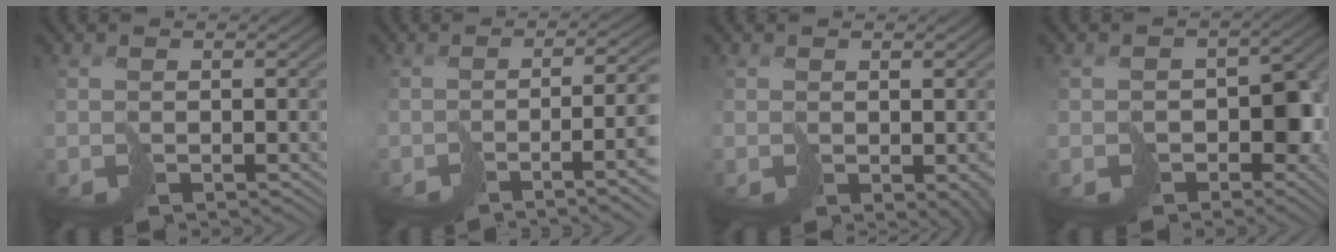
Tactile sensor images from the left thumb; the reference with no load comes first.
{"total": 9.0, "force": [-2.1, 2.6, 8.3], "torque": [-0.108, -0.008, -0.038]}
{"total": 2.1, "force": [-0.3, 1.3, 1.6], "torque": [-0.024, -0.007, -0.001]}
{"total": 7.1, "force": [-1.9, 5.3, 4.3], "torque": [-0.059, -0.010, -0.036]}